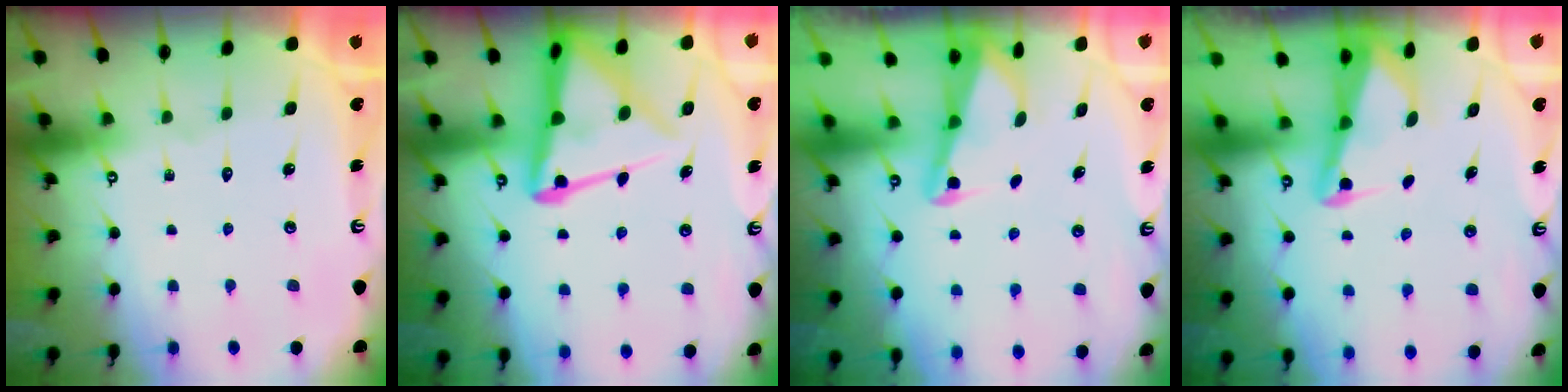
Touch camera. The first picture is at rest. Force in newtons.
{"total": 12.1, "press": 12.0, "slide": 1.3}
{"total": 2.2, "press": 2.2, "slide": 0.4}
{"total": 2.5, "press": 2.5, "slide": 0.6}